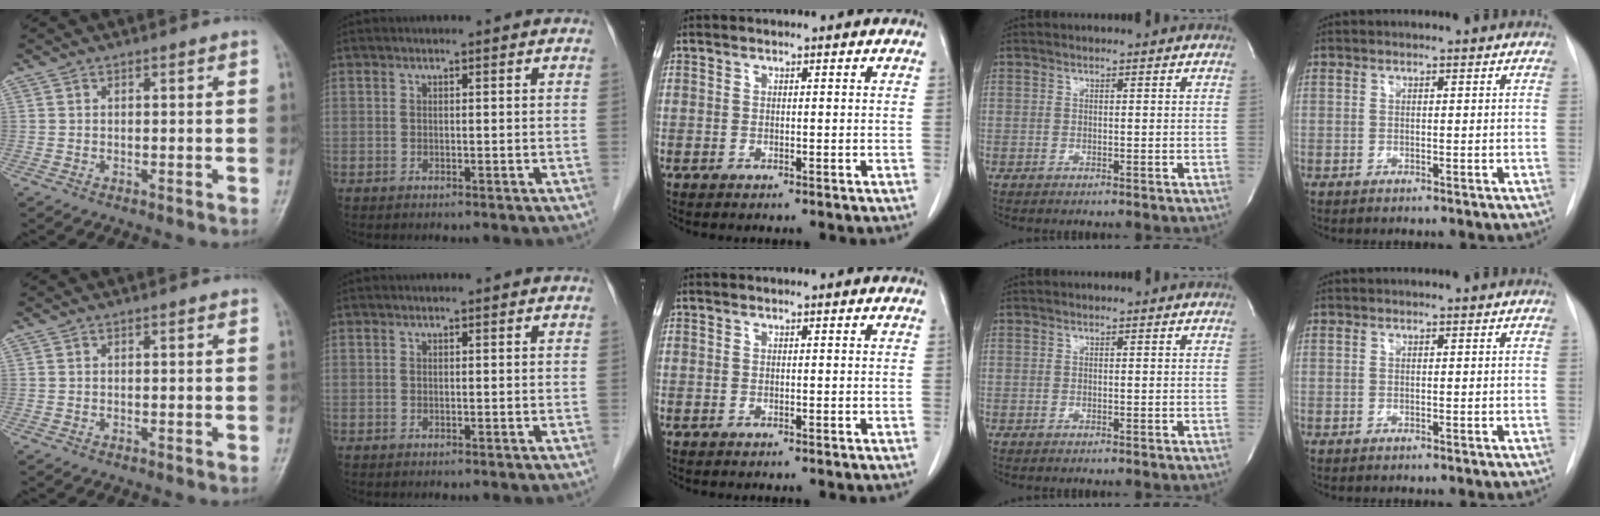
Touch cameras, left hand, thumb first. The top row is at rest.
{}